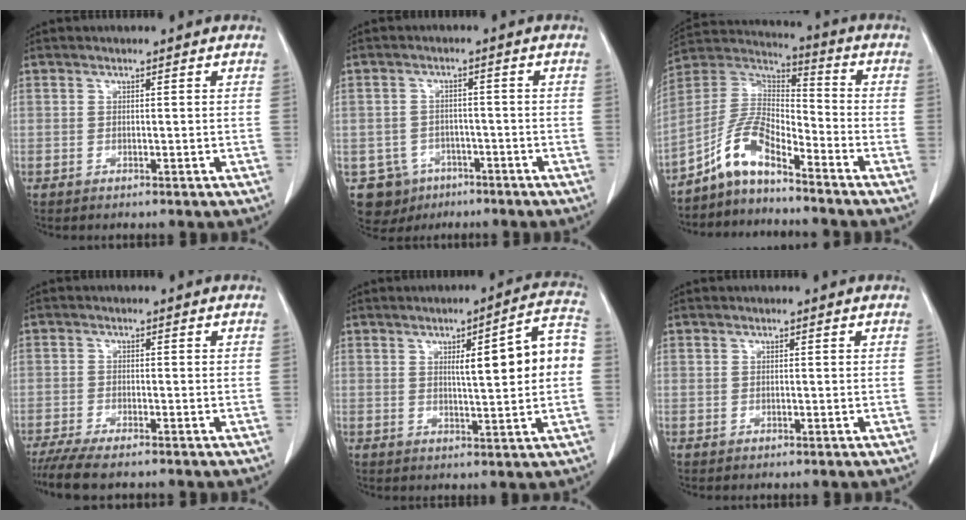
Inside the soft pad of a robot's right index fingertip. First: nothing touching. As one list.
[{"total": 7.0, "force": [-3.5, 6.0, 0.6], "torque": [-0.014, 0.009, -0.043]}, {"total": 8.9, "force": [-6.5, 2.4, 5.6], "torque": [-0.127, 0.024, -0.128]}, {"total": 6.8, "force": [-5.6, 1.0, 3.7], "torque": [-0.059, -0.016, -0.093]}, {"total": 10.9, "force": [1.0, 0.9, 10.8], "torque": [-0.146, 0.024, 0.015]}, {"total": 0.0}]